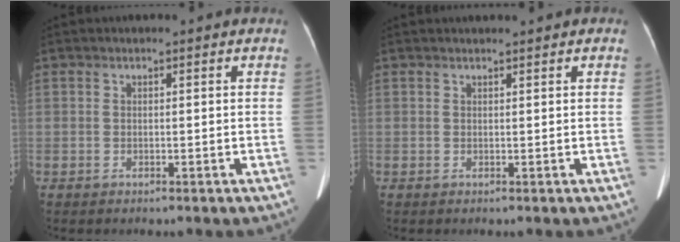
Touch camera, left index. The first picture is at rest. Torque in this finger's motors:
{"motor_torque": [0.78, -1.12, 0.09, 0.01]}